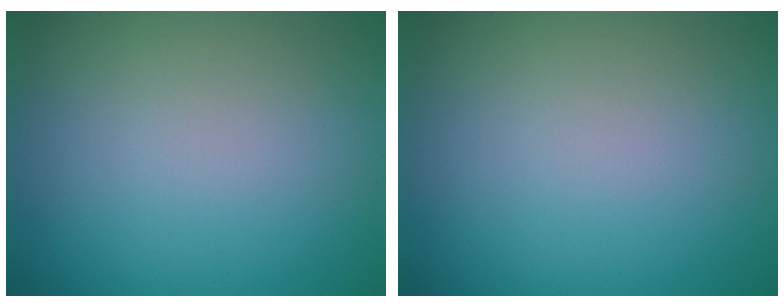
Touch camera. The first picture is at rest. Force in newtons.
{"total": 0.0}